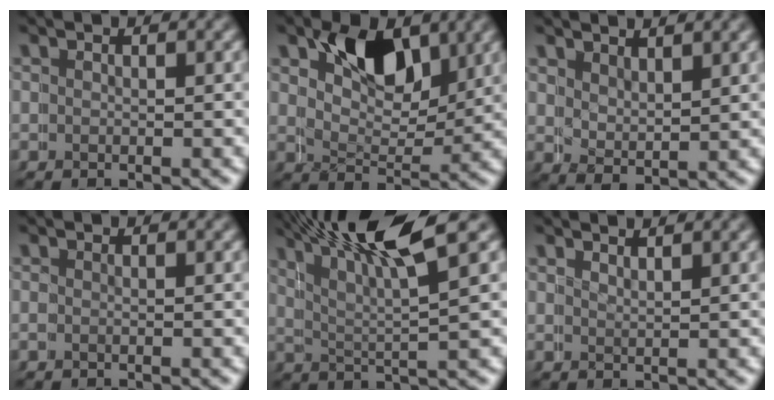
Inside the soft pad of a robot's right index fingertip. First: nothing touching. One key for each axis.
{"total": 6.6, "fx": 4.3, "fy": 3.7, "fz": 3.5, "tx": -0.065, "ty": -0.015, "tz": 0.076}
{"total": 2.7, "fx": 2.5, "fy": 0.8, "fz": 0.7, "tx": -0.022, "ty": -0.011, "tz": 0.050}
{"total": 0.5, "fx": -0.2, "fy": -0.1, "fz": 0.5, "tx": -0.005, "ty": 0.000, "tz": -0.004}
{"total": 9.6, "fx": 6.7, "fy": 1.7, "fz": 6.7, "tx": -0.111, "ty": 0.022, "tz": 0.101}
{"total": 1.9, "fx": 1.7, "fy": -0.9, "fz": -0.2, "tx": 0.006, "ty": -0.006, "tz": 0.034}